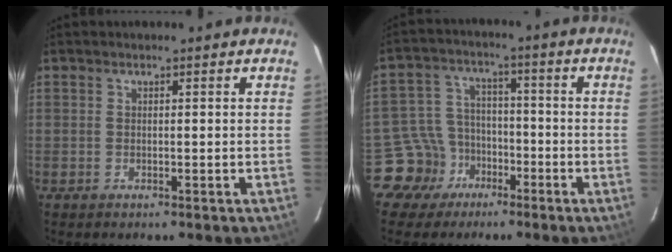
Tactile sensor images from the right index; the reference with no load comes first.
{"total": 8.7, "force": [-5.2, 6.9, -0.1], "torque": [-0.018, 0.031, -0.086]}